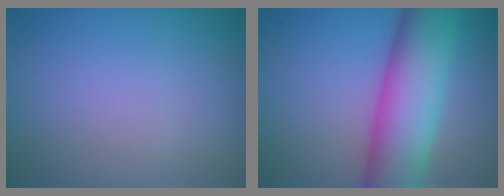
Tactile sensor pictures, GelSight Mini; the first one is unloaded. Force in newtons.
{"total": 9.9, "press": 9.9, "slide": 0.3}